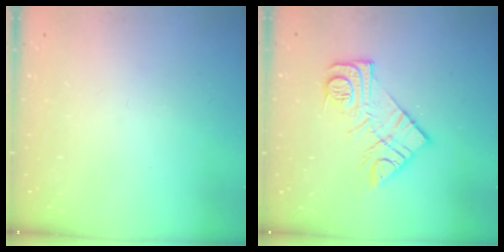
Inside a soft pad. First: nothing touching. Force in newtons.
{"total": 13.2, "press": 13.2, "slide": 0.9}